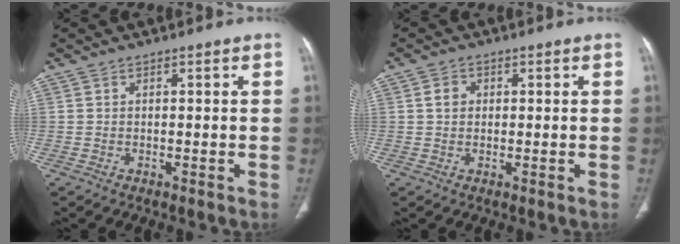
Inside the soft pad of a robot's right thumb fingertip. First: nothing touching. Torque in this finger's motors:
{"motor_torque": [-0.28, -0.23, 0.28, -0.27, 0.10]}